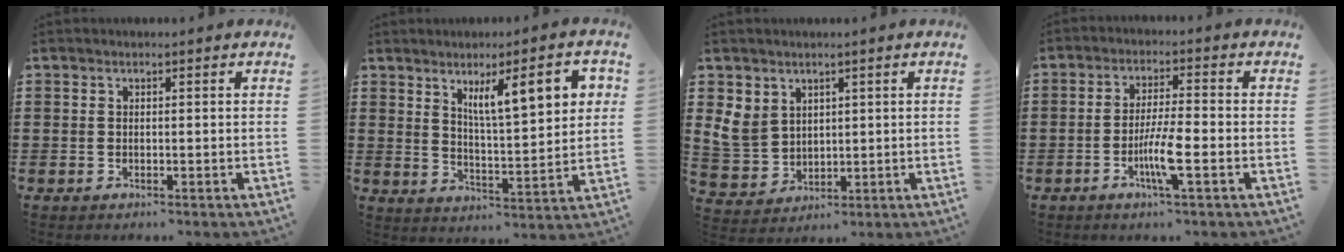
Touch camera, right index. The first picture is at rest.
{"total": 9.4, "force": [4.4, 2.2, 7.9], "torque": [-0.135, -0.004, 0.069]}
{"total": 5.5, "force": [2.2, 4.7, 1.9], "torque": [-0.070, 0.009, 0.040]}
{"total": 6.2, "force": [-2.2, 0.7, 5.8], "torque": [-0.110, -0.010, -0.041]}